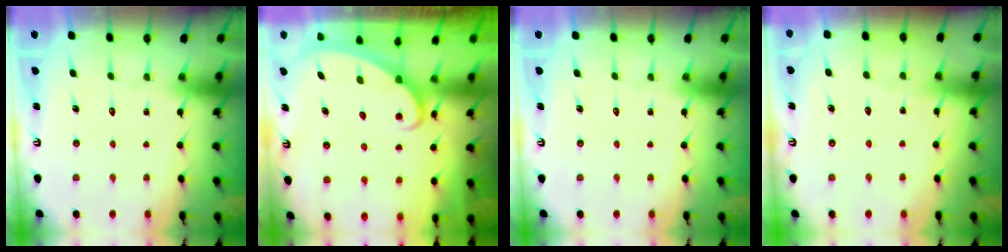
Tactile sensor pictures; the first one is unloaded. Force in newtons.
{"total": 2.5, "press": 2.5, "slide": 0.3}
{"total": 0.0}
{"total": 2.0, "press": 2.0, "slide": 0.2}